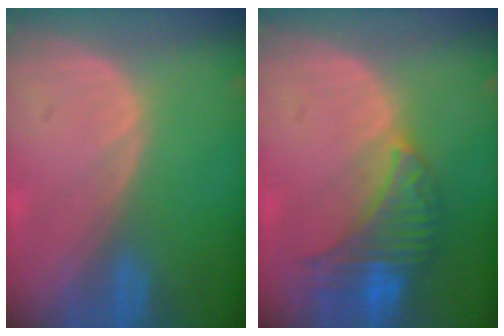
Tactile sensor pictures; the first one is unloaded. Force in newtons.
{"total": 8.0, "press": 7.4, "slide": 3.0}